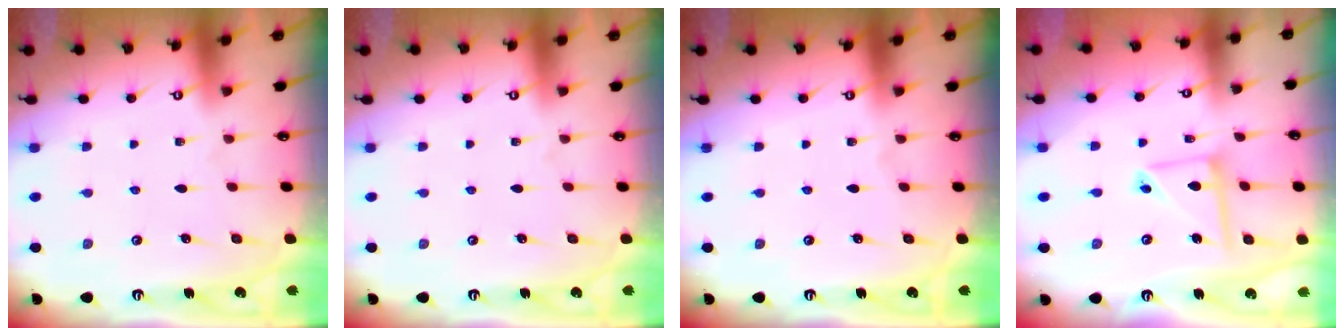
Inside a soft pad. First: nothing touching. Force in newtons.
{"total": 0.0}
{"total": 0.0}
{"total": 9.4, "press": 9.4, "slide": 0.8}